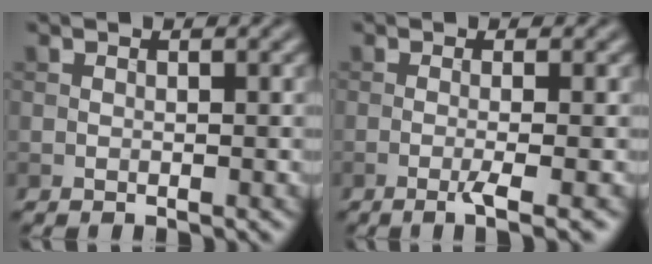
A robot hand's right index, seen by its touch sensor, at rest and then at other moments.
{"total": 3.0, "force": [-1.0, 0.6, 2.8], "torque": [-0.042, -0.002, -0.024]}